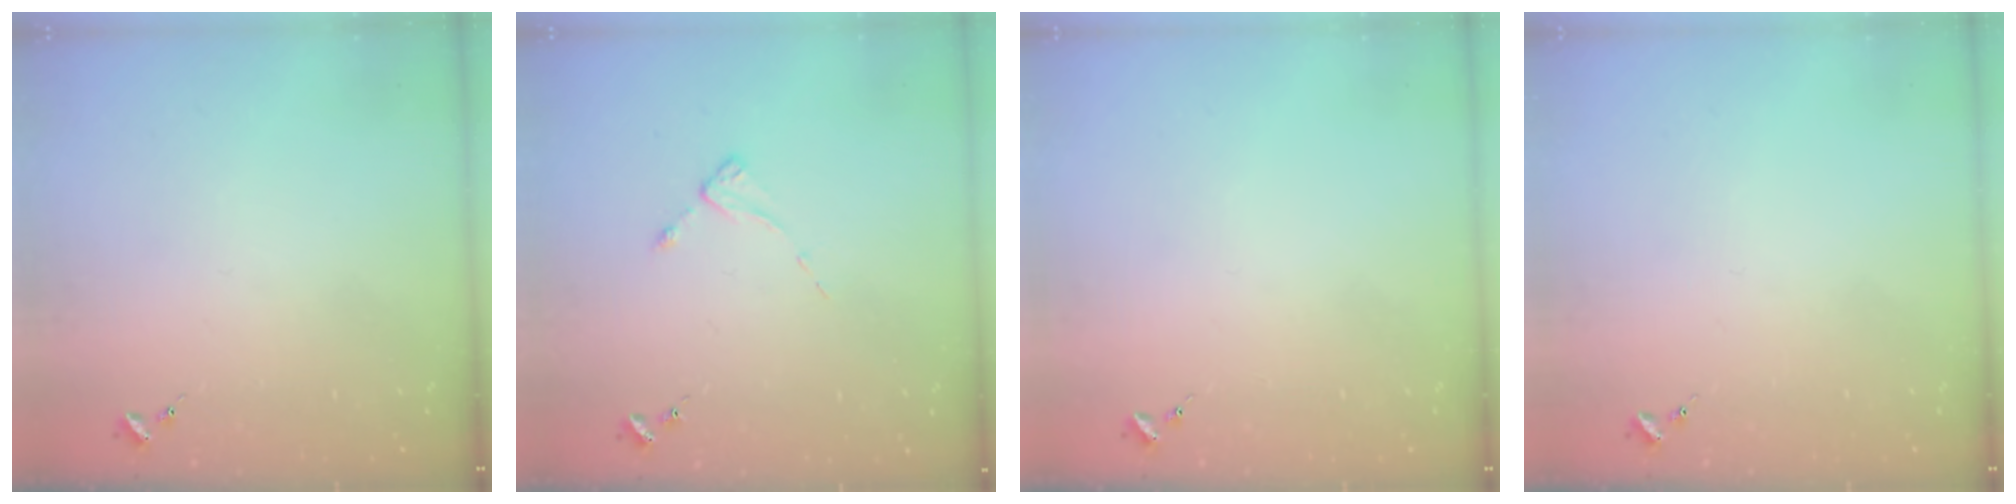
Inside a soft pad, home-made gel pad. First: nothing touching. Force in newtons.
{"total": 2.1, "press": 2.0, "slide": 0.4}
{"total": 0.0}
{"total": 0.0}